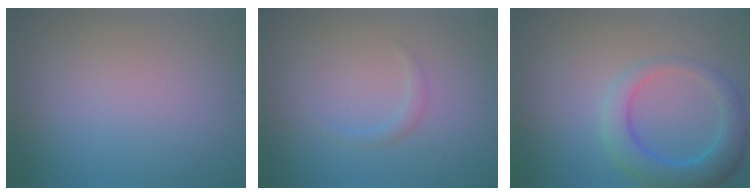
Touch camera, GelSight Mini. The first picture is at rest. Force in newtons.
{"total": 0.9, "press": 0.9, "slide": 0.0}
{"total": 4.8, "press": 4.8, "slide": 0.3}